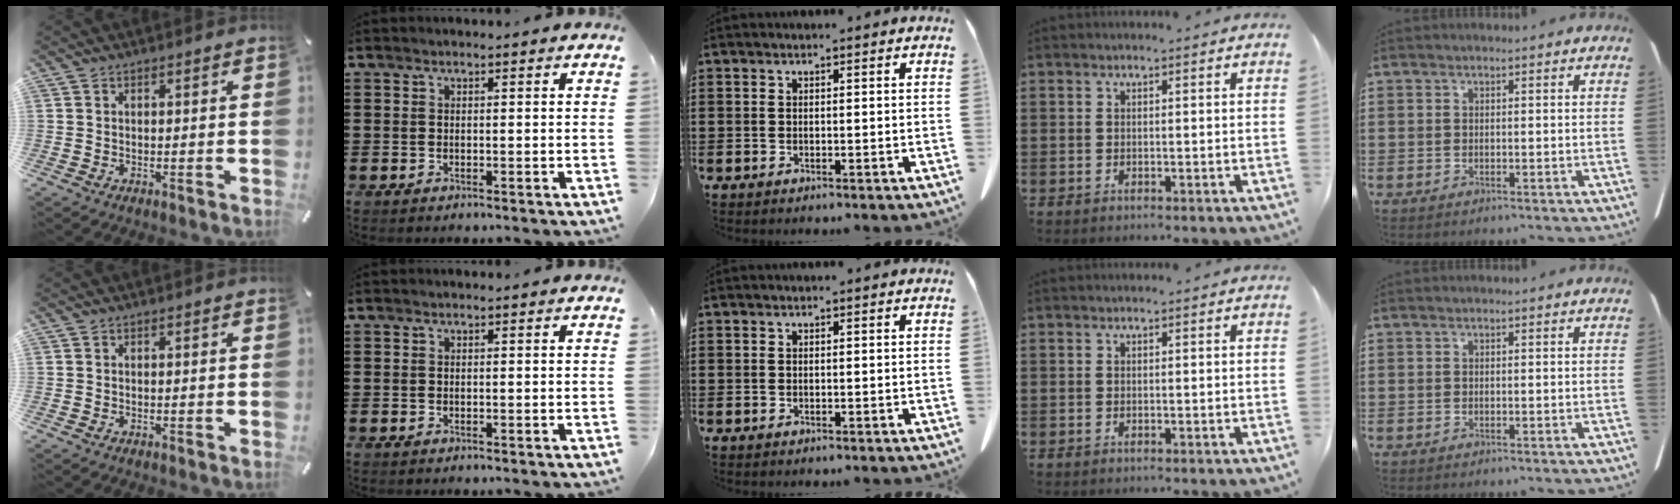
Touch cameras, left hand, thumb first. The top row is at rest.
{}